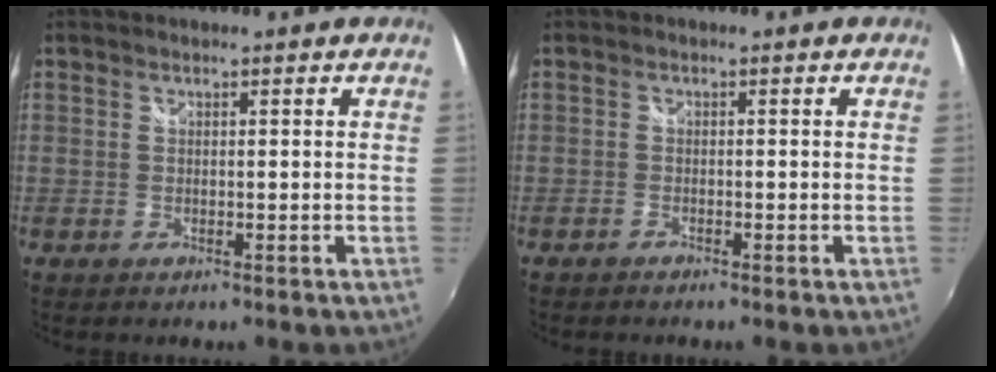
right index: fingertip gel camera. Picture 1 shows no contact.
{"total": 0.9, "force": [-0.8, 0.3, 0.1], "torque": [-0.005, 0.001, -0.017]}